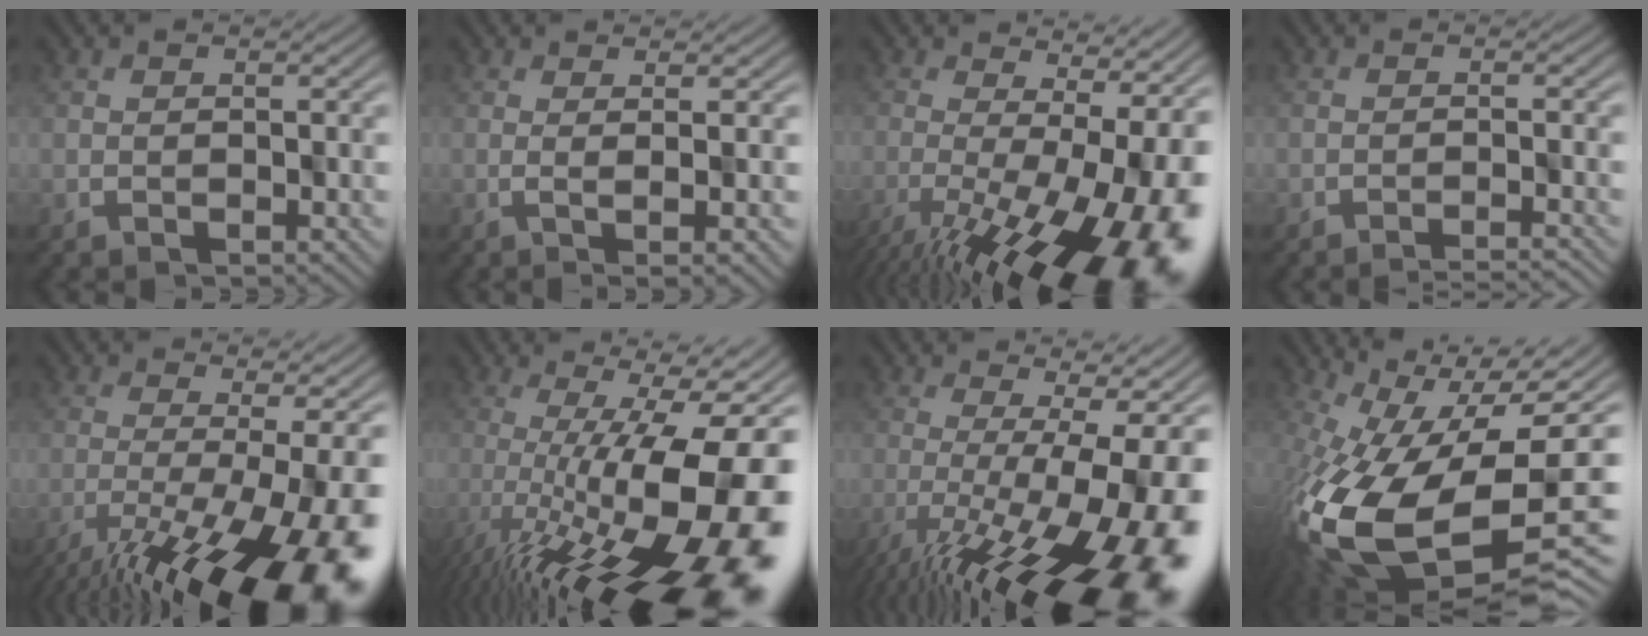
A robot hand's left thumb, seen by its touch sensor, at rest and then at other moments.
{"total": 3.9, "force": [-0.1, 0.8, 3.9], "torque": [-0.049, 0.003, -0.002]}
{"total": 16.6, "force": [-7.0, 5.2, 14.1], "torque": [-0.226, -0.042, -0.090]}
{"total": 3.3, "force": [-2.8, 0.2, 1.8], "torque": [-0.024, 0.013, -0.043]}
{"total": 17.3, "force": [-9.9, 5.1, 13.2], "torque": [-0.216, -0.051, -0.139]}
{"total": 19.3, "force": [-5.5, 5.8, 17.5], "torque": [-0.264, -0.020, -0.091]}
{"total": 17.5, "force": [-7.2, 4.4, 15.4], "torque": [-0.239, -0.026, -0.107]}
{"total": 16.9, "force": [-2.7, 8.0, 14.7], "torque": [-0.312, -0.054, -0.030]}